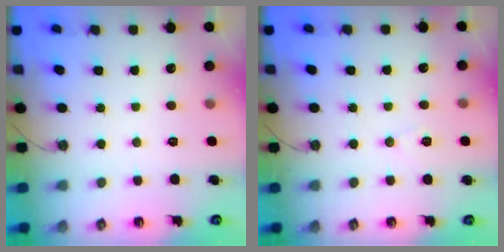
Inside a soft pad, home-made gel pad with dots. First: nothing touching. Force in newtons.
{"total": 7.0, "press": 5.4, "slide": 4.4}